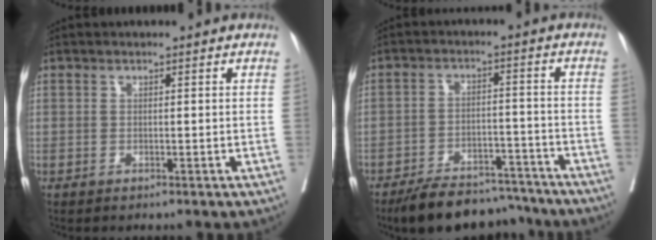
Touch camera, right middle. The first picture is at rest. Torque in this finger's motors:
{"motor_torque": [0.17, -0.25, 0.10, 0.04]}